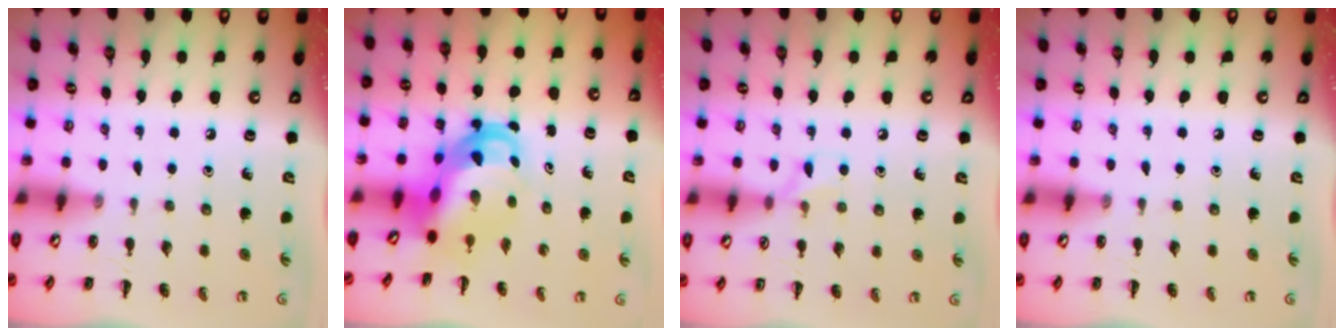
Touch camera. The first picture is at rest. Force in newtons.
{"total": 7.2, "press": 6.9, "slide": 2.0}
{"total": 5.8, "press": 5.3, "slide": 2.2}
{"total": 0.0}